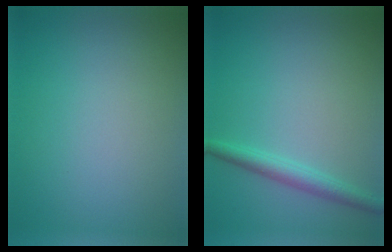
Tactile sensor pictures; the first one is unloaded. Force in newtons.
{"total": 2.4, "press": 2.4, "slide": 0.1}